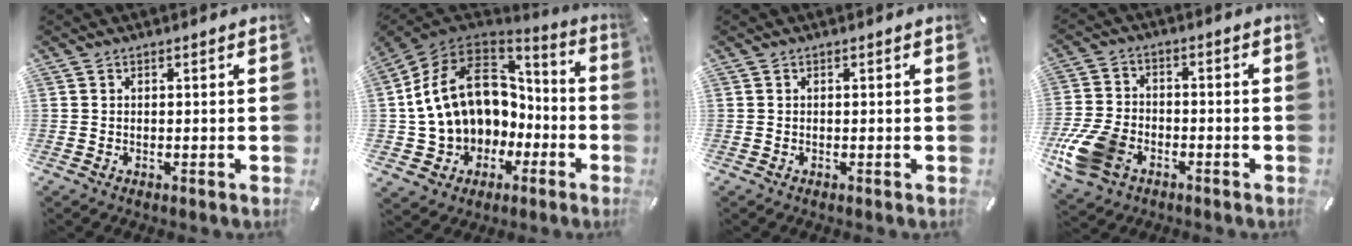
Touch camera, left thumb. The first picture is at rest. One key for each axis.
{"total": 19.7, "fx": 2.3, "fy": 15.8, "fz": 11.5, "tx": -0.241, "ty": -0.007, "tz": 0.061}
{"total": 0.0}
{"total": 12.7, "fx": -5.8, "fy": 8.5, "fz": 7.3, "tx": -0.157, "ty": 0.030, "tz": -0.102}